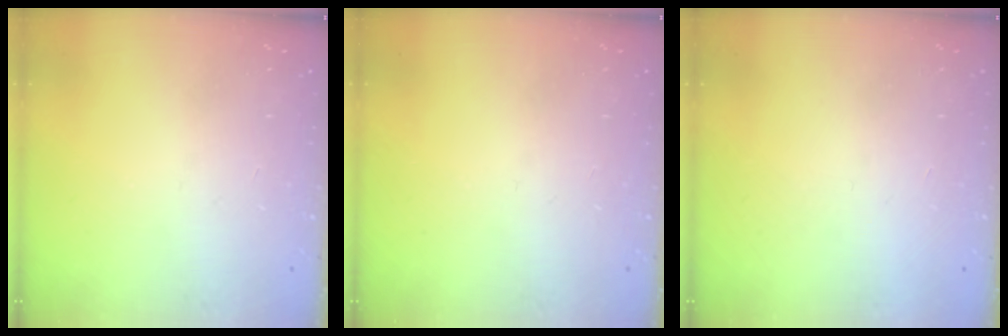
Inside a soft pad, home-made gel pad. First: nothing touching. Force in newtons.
{"total": 0.0}
{"total": 1.5, "press": 1.5, "slide": 0.1}